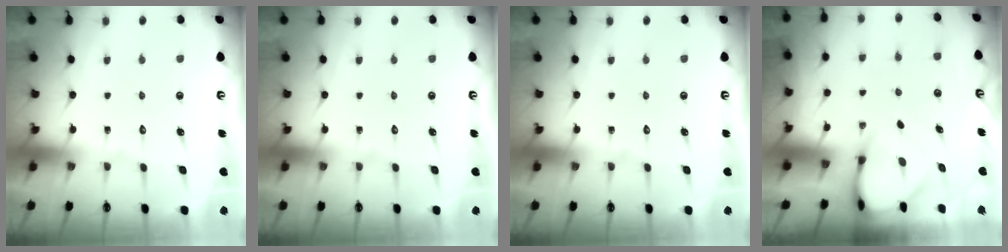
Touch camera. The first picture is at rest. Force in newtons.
{"total": 0.0}
{"total": 0.0}
{"total": 3.5, "press": 3.4, "slide": 0.2}